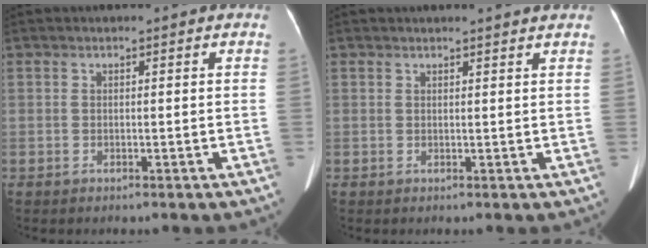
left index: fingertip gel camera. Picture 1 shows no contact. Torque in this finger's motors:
{"motor_torque": [-1.06, 0.93, -0.20, 0.00]}